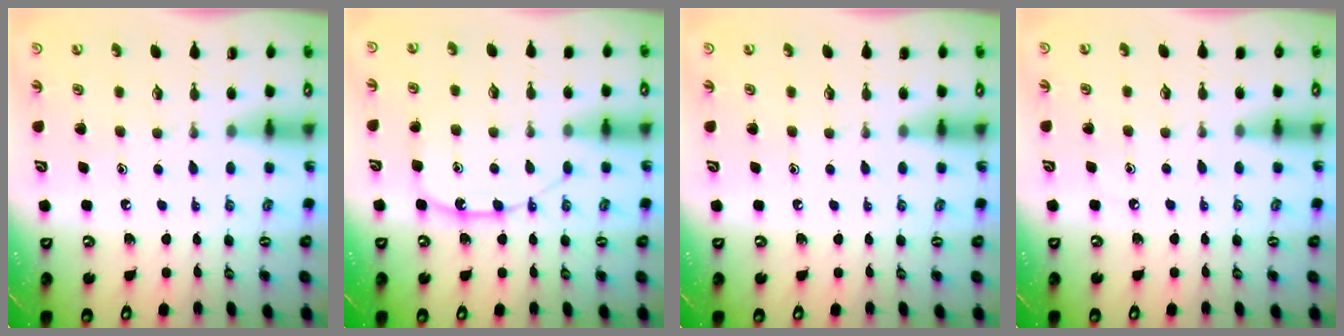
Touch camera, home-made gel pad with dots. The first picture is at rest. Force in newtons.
{"total": 11.6, "press": 11.6, "slide": 1.0}
{"total": 0.0}
{"total": 3.2, "press": 3.1, "slide": 0.5}